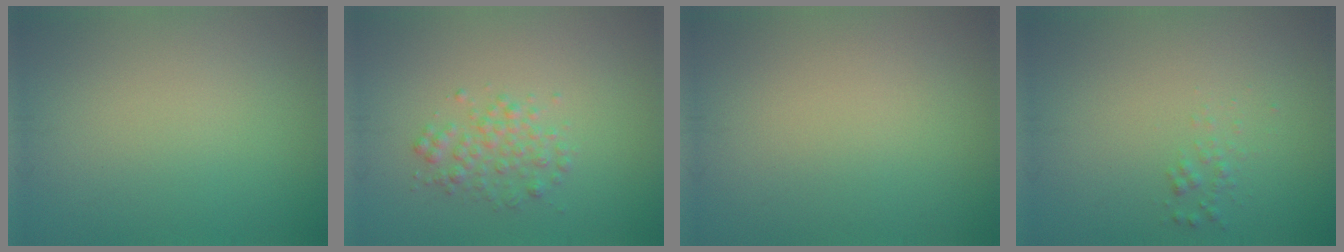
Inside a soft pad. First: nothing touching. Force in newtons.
{"total": 2.0, "press": 2.0, "slide": 0.0}
{"total": 0.0}
{"total": 0.8, "press": 0.8, "slide": 0.0}